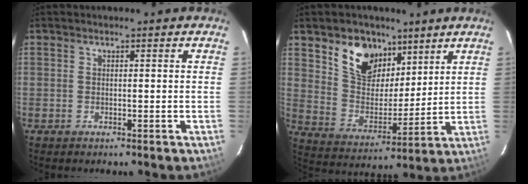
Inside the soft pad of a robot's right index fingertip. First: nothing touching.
{"total": 13.0, "force": [7.9, 8.4, 6.1], "torque": [-0.121, 0.009, 0.153]}